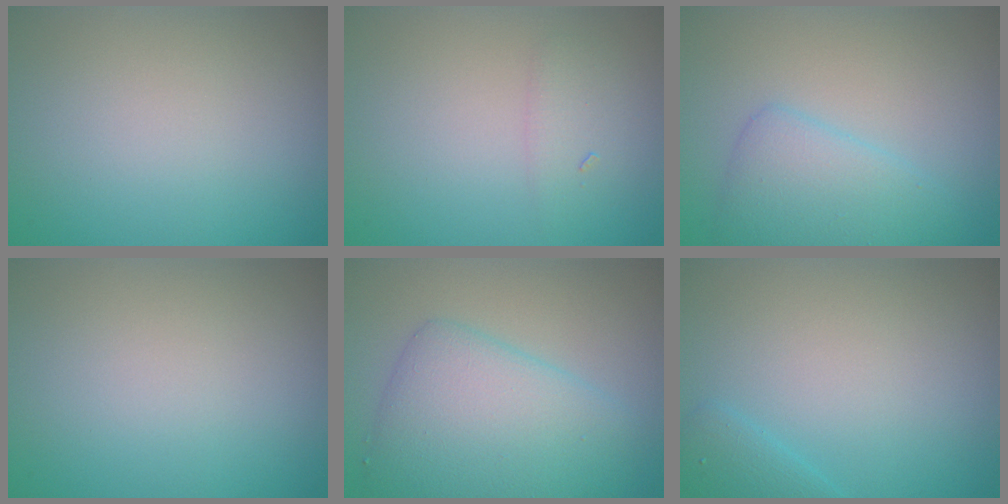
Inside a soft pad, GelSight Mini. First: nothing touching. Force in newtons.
{"total": 1.3, "press": 1.3, "slide": 0.1}
{"total": 3.7, "press": 3.7, "slide": 0.1}
{"total": 0.0}
{"total": 6.5, "press": 6.5, "slide": 0.1}
{"total": 1.9, "press": 1.9, "slide": 0.1}